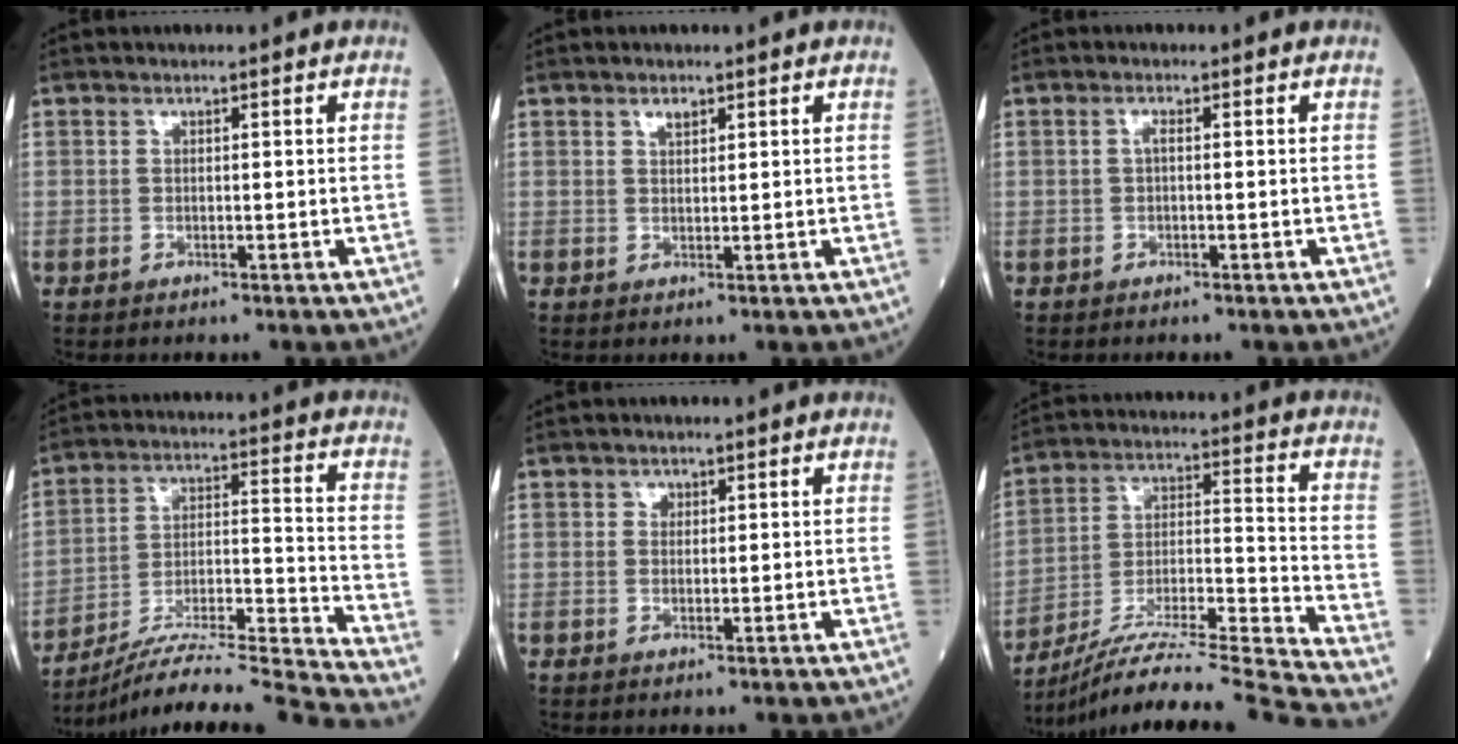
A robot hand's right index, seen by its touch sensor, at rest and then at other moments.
{"total": 1.3, "force": [0.9, 0.6, 0.8], "torque": [-0.014, 0.000, 0.016]}
{"total": 0.9, "force": [0.0, 0.2, 0.9], "torque": [-0.017, 0.002, -0.002]}
{"total": 17.2, "force": [-15.9, -2.6, 6.1], "torque": [-0.106, 0.006, -0.269]}
{"total": 0.8, "force": [0.4, 0.7, 0.2], "torque": [0.003, -0.001, 0.004]}
{"total": 20.1, "force": [-18.3, -3.0, 7.9], "torque": [-0.132, -0.011, -0.311]}